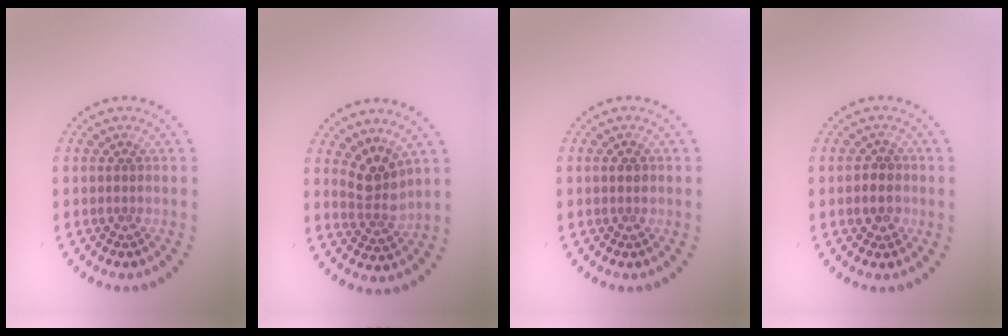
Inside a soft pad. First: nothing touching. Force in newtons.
{"total": 3.0, "press": 2.5, "slide": 1.6}
{"total": 1.2, "press": 1.2, "slide": 0.1}
{"total": 2.3, "press": 2.2, "slide": 0.7}